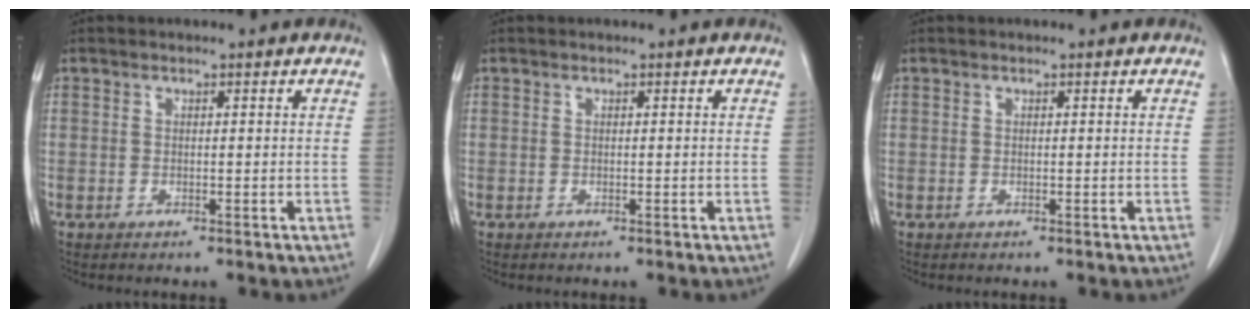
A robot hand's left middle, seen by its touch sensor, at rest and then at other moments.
{"total": 0.0}
{"total": 0.0}